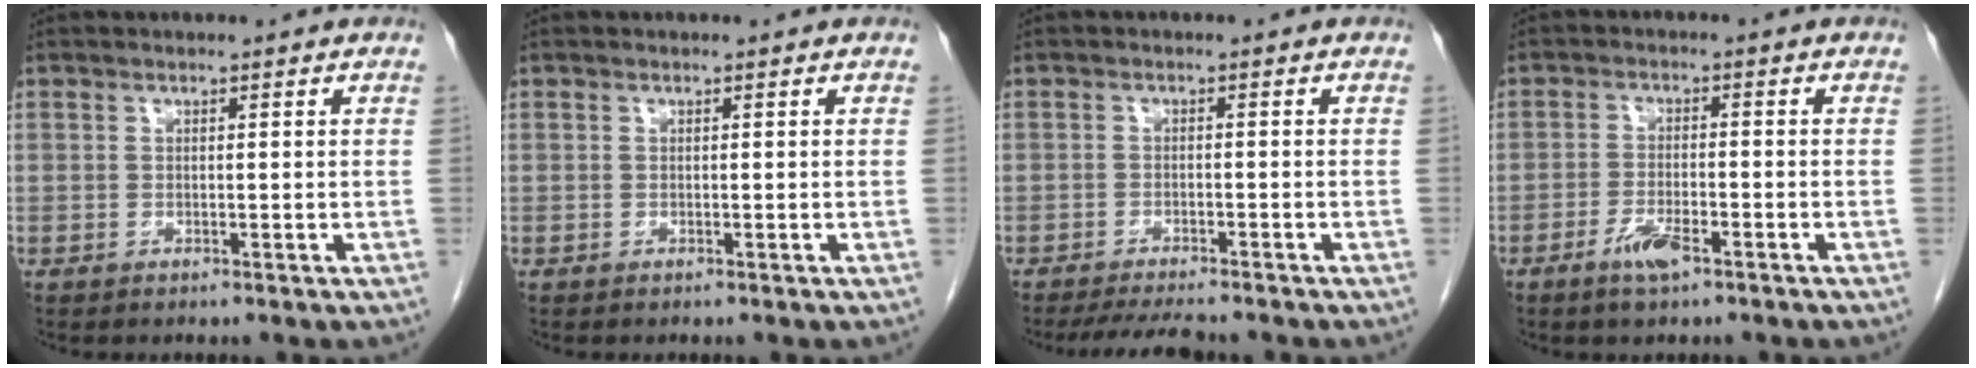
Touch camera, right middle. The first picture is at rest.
{"total": 0.0}
{"total": 6.2, "force": [-5.5, 0.6, 2.7], "torque": [-0.039, -0.016, -0.086]}
{"total": 4.1, "force": [-2.6, 0.9, 3.0], "torque": [-0.062, -0.002, -0.048]}